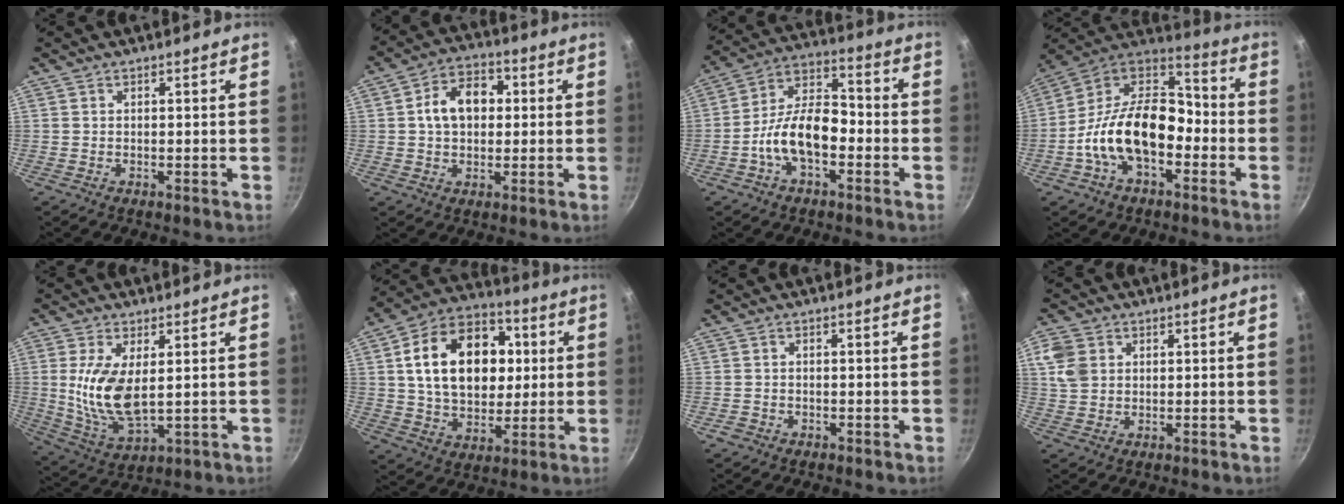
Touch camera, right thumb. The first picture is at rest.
{"total": 10.2, "force": [1.4, 7.3, 7.0], "torque": [-0.083, 0.020, 0.010]}
{"total": 12.8, "force": [-3.9, 7.1, 9.9], "torque": [-0.152, 0.054, -0.082]}
{"total": 19.9, "force": [-5.3, 12.2, 14.7], "torque": [-0.228, 0.062, -0.114]}
{"total": 12.0, "force": [1.6, 5.6, 10.5], "torque": [-0.209, -0.018, 0.039]}
{"total": 21.9, "force": [3.6, 15.5, 15.0], "torque": [-0.213, 0.020, 0.052]}
{"total": 1.4, "force": [-0.8, 1.1, 0.4], "torque": [-0.010, 0.005, -0.009]}
{"total": 6.3, "force": [1.8, 5.0, 3.4], "torque": [-0.053, 0.002, 0.034]}